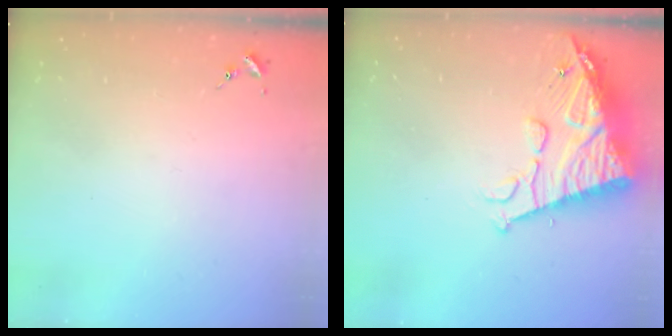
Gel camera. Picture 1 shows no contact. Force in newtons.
{"total": 14.9, "press": 14.8, "slide": 1.5}